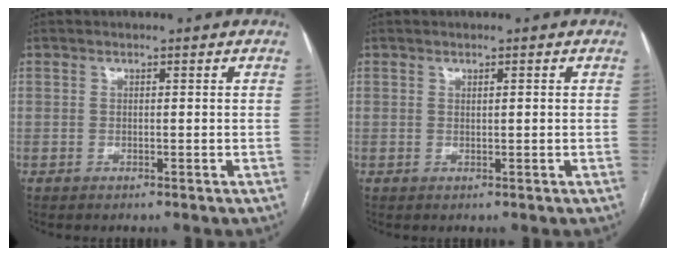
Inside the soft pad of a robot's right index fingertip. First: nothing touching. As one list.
[{"total": 0.6, "force": [0.2, 0.0, 0.5], "torque": [-0.011, 0.000, 0.004]}]